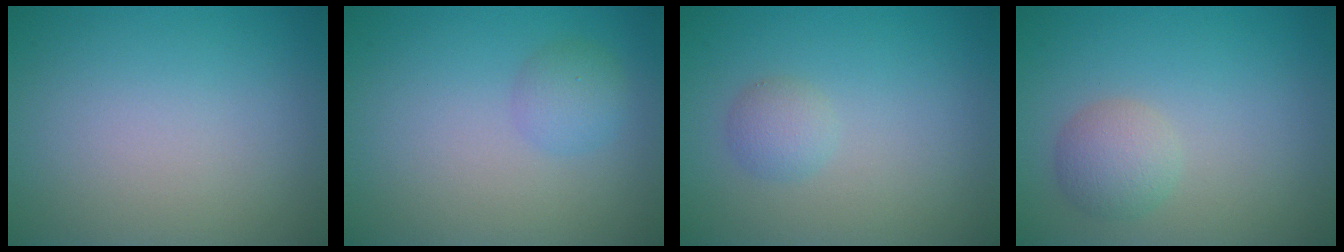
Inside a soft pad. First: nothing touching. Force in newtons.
{"total": 1.9, "press": 1.9, "slide": 0.1}
{"total": 1.5, "press": 1.5, "slide": 0.0}
{"total": 2.4, "press": 2.4, "slide": 0.1}